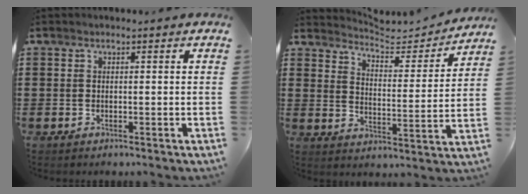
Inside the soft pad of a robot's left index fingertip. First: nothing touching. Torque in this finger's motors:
{"motor_torque": [-1.09, 1.04, -0.24, -0.05]}